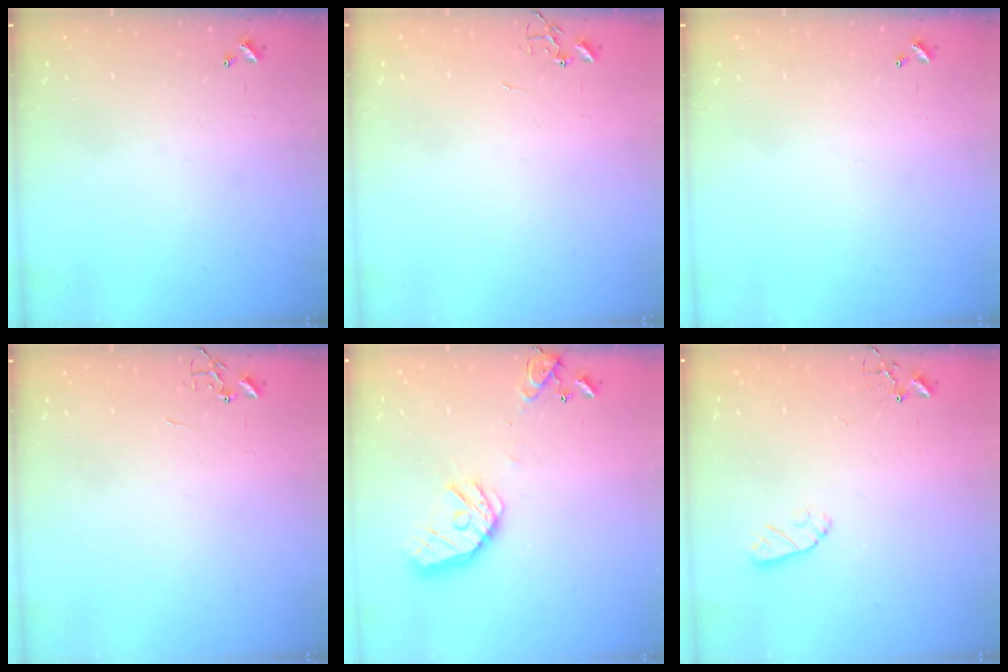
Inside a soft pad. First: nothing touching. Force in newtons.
{"total": 0.0}
{"total": 0.0}
{"total": 0.0}
{"total": 15.8, "press": 15.5, "slide": 2.5}
{"total": 6.0, "press": 6.0, "slide": 0.3}